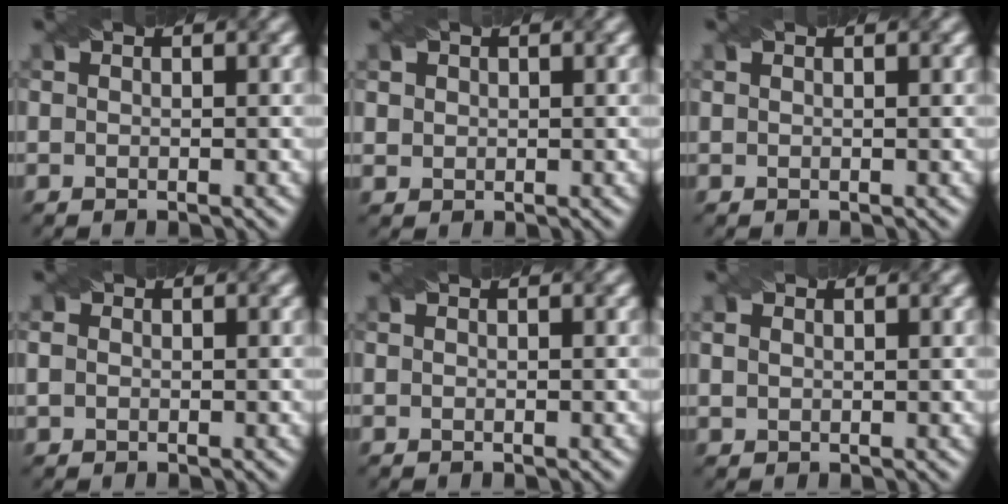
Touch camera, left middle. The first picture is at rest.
{"total": 1.0, "force": [0.2, 1.0, -0.1], "torque": [0.003, -0.005, 0.017]}
{"total": 0.0}
{"total": 1.0, "force": [0.1, 1.0, 0.4], "torque": [-0.007, 0.001, 0.000]}
{"total": 0.0}
{"total": 1.3, "force": [0.6, 0.9, 0.7], "torque": [-0.014, 0.002, 0.014]}